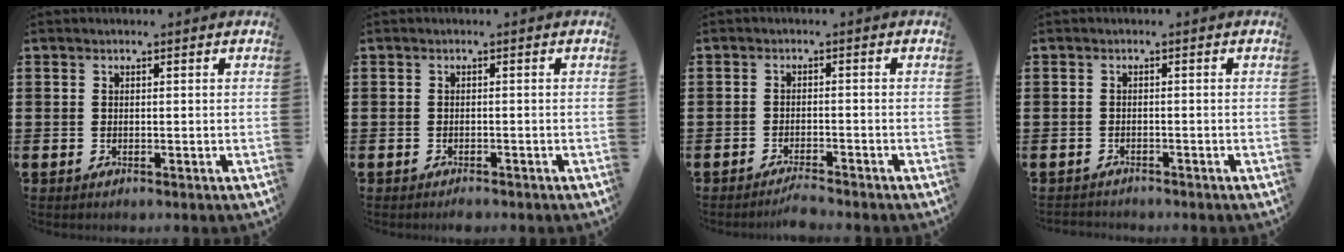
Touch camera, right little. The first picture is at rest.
{"total": 0.7, "force": [-0.6, 0.2, 0.2], "torque": [-0.006, -0.002, -0.012]}
{"total": 1.8, "force": [-1.8, -0.1, 0.5], "torque": [-0.010, 0.004, -0.035]}
{"total": 0.9, "force": [-0.9, 0.1, -0.1], "torque": [-0.001, 0.001, -0.019]}